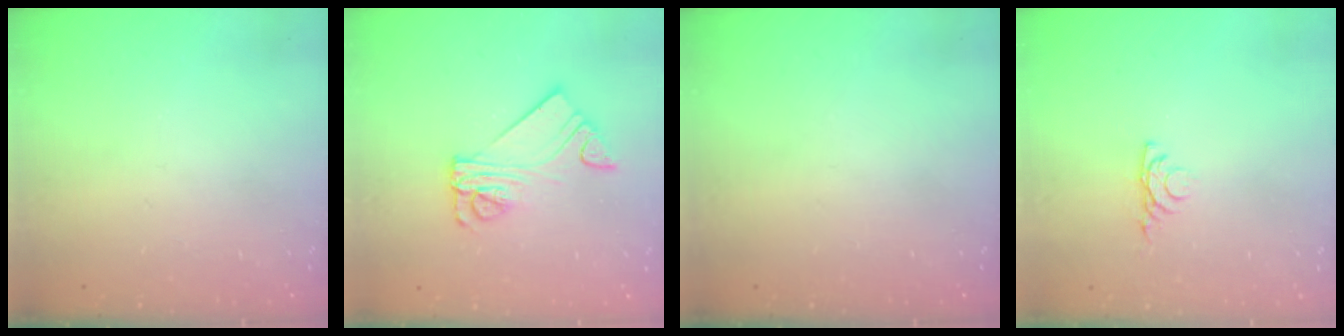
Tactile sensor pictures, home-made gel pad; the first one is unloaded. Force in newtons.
{"total": 9.3, "press": 9.3, "slide": 0.9}
{"total": 0.0}
{"total": 4.3, "press": 4.2, "slide": 0.8}